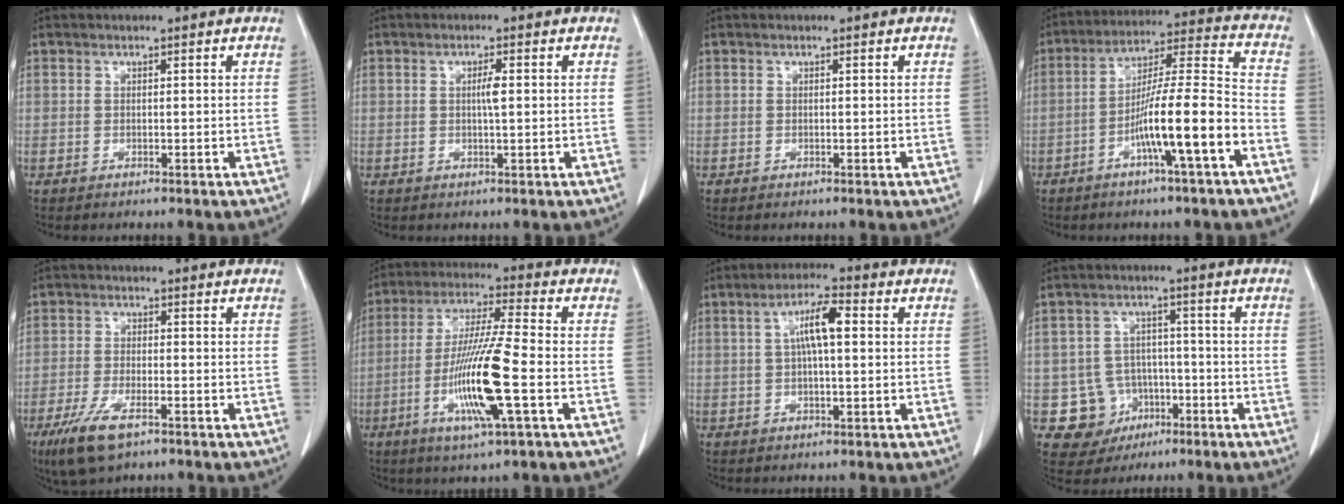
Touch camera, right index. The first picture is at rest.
{"total": 1.8, "force": [0.2, 0.1, 1.8], "torque": [-0.034, 0.001, 0.003]}
{"total": 0.0}
{"total": 13.0, "force": [-5.4, -0.2, 11.9], "torque": [-0.208, 0.012, -0.094]}
{"total": 7.1, "force": [-4.2, 2.0, 5.4], "torque": [-0.118, -0.017, -0.072]}
{"total": 13.7, "force": [-3.8, 0.1, 13.2], "torque": [-0.262, -0.016, -0.076]}
{"total": 6.5, "force": [1.3, 1.3, 6.3], "torque": [-0.117, 0.016, 0.021]}
{"total": 8.2, "force": [-2.5, 7.7, 1.2], "torque": [-0.026, 0.013, -0.028]}